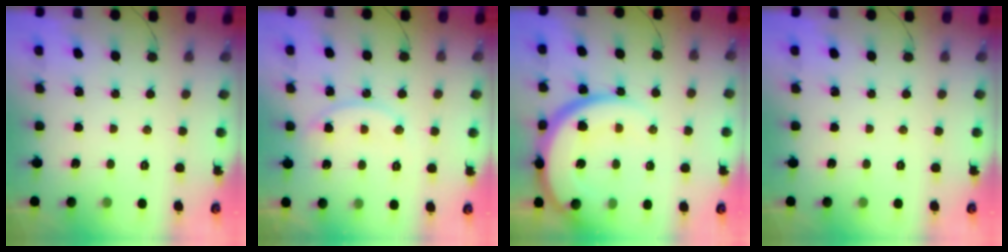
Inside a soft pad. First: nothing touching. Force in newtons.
{"total": 10.9, "press": 10.9, "slide": 0.7}
{"total": 16.4, "press": 16.4, "slide": 1.5}
{"total": 0.0}